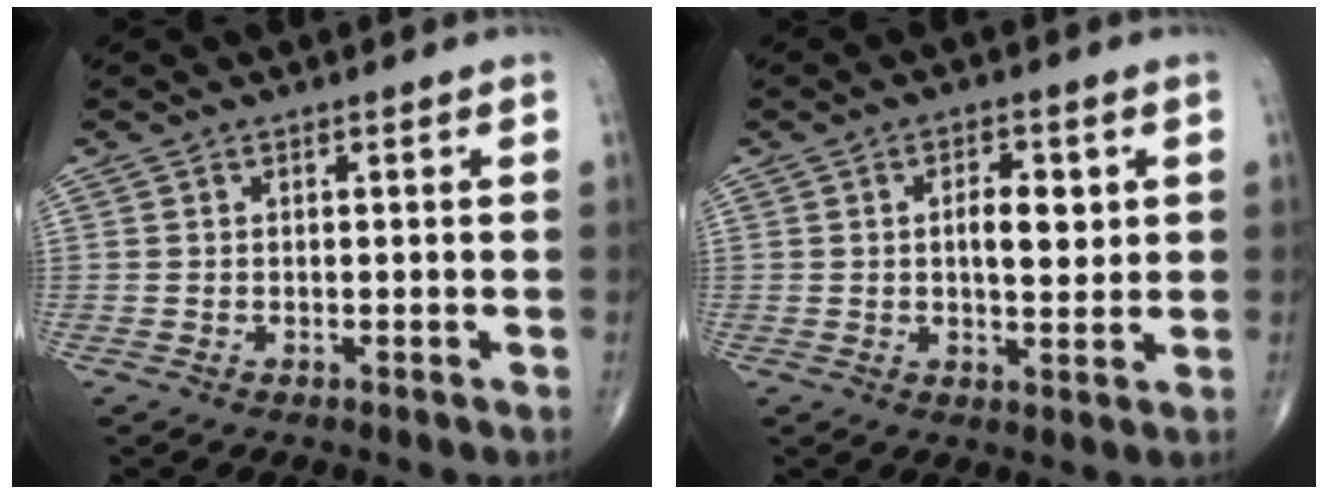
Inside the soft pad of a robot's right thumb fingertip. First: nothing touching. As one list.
[{"total": 6.3, "force": [1.2, 3.0, 5.4], "torque": [-0.068, -0.006, 0.018]}]